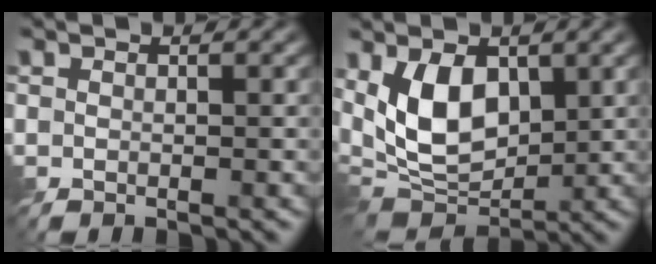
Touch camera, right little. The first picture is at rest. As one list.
[{"total": 7.4, "force": [1.7, 4.2, 5.8], "torque": [-0.112, -0.012, 0.026]}]